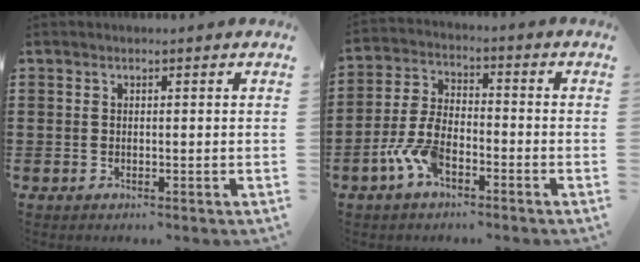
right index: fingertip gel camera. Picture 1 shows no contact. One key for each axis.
{"total": 7.3, "fx": -3.7, "fy": 3.5, "fz": 5.3, "tx": -0.137, "ty": -0.001, "tz": -0.077}